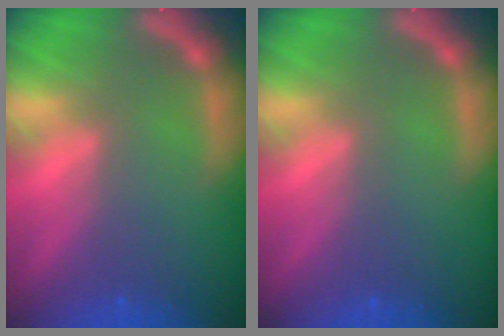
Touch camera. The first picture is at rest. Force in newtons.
{"total": 0.0}